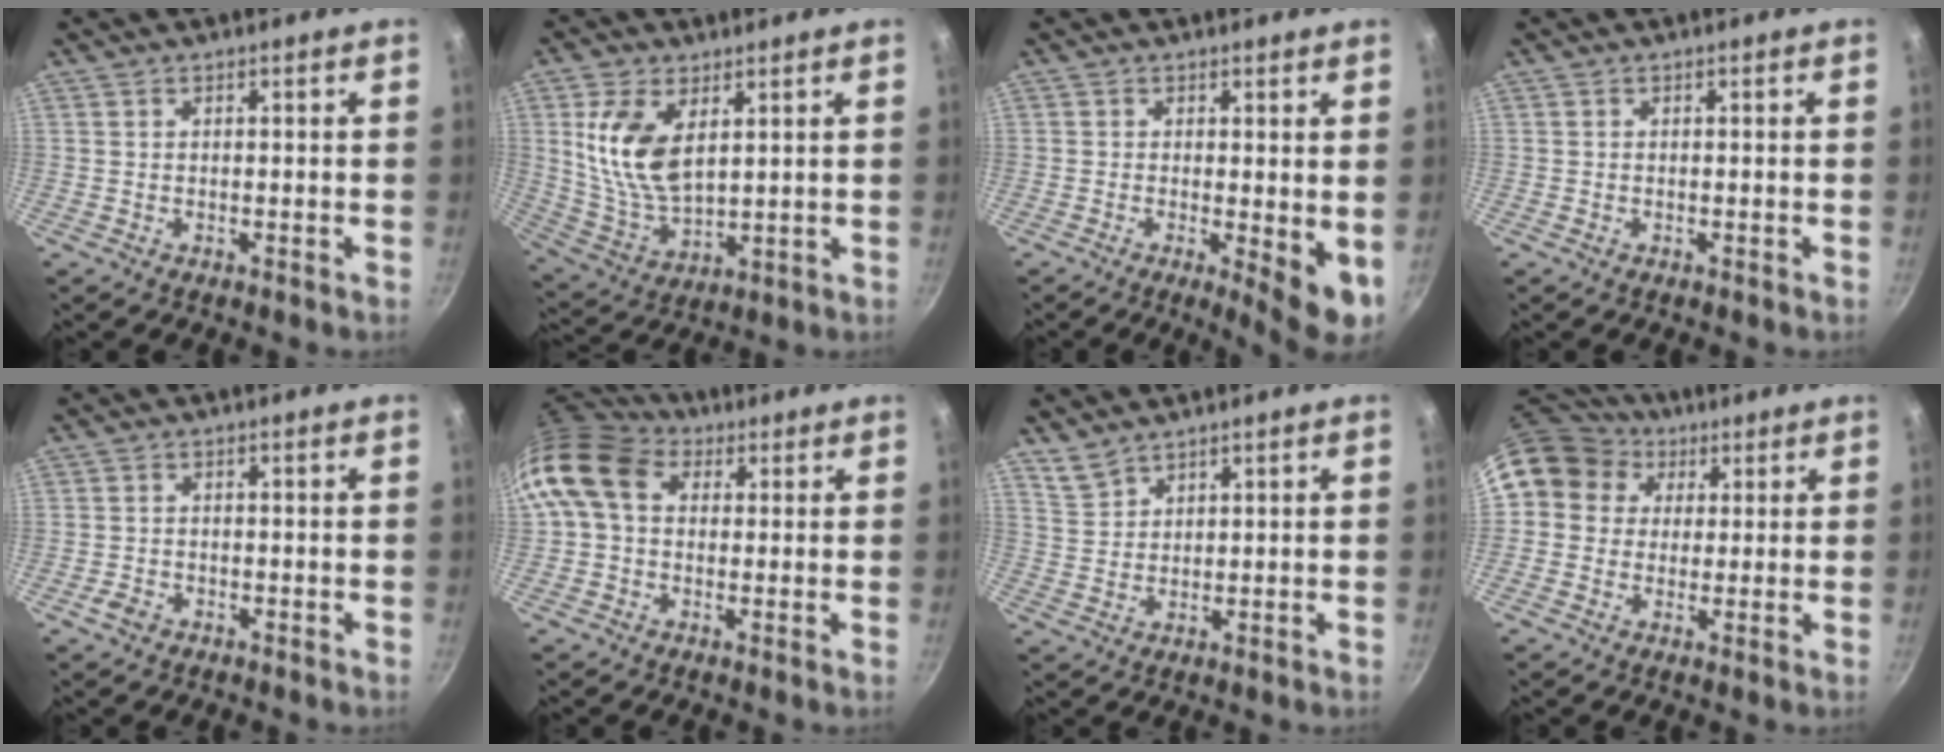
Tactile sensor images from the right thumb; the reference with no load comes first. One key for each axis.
{"total": 12.7, "fx": 3.7, "fy": 7.2, "fz": 9.8, "tx": -0.187, "ty": -0.024, "tz": 0.084}
{"total": 6.8, "fx": -0.6, "fy": 2.1, "fz": 6.5, "tx": -0.081, "ty": -0.013, "tz": -0.004}
{"total": 0.0}
{"total": 2.2, "fx": -1.3, "fy": 1.5, "fz": 1.0, "tx": -0.021, "ty": 0.012, "tz": -0.023}
{"total": 12.3, "fx": 2.7, "fy": 9.4, "fz": 7.5, "tx": -0.134, "ty": 0.022, "tz": 0.029}
{"total": 3.5, "fx": 3.1, "fy": 1.5, "fz": 0.6, "tx": -0.011, "ty": -0.004, "tz": 0.072}
{"total": 12.8, "fx": 4.5, "fy": 11.1, "fz": 4.7, "tx": -0.073, "ty": 0.020, "tz": 0.064}